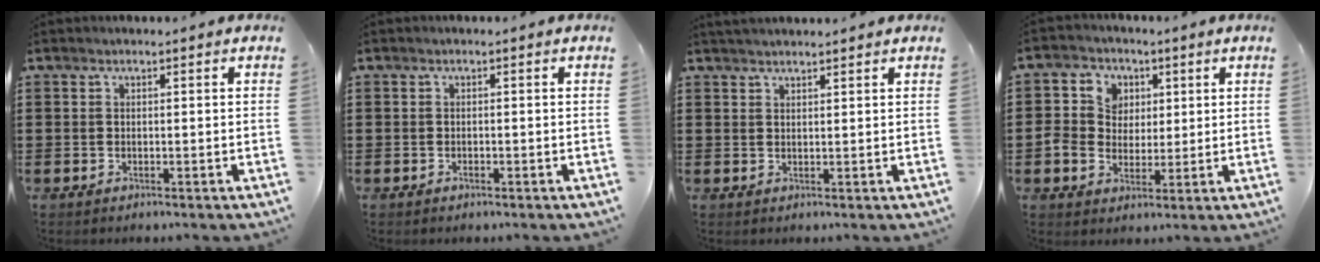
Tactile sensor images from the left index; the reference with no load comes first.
{"total": 0.5, "force": [-0.4, 0.2, 0.3], "torque": [-0.009, -0.002, -0.008]}
{"total": 1.5, "force": [1.4, 0.1, 0.3], "torque": [-0.008, 0.002, 0.028]}
{"total": 5.8, "force": [1.0, 5.4, 1.6], "torque": [-0.048, 0.015, 0.015]}